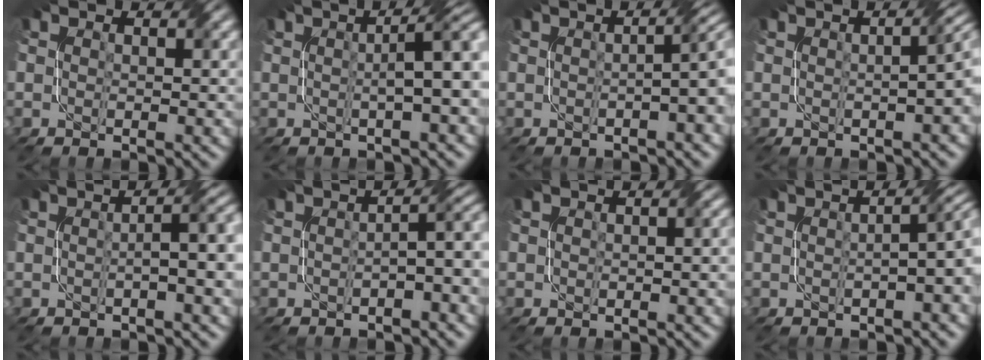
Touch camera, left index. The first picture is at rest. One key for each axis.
{"total": 6.1, "fx": 0.7, "fy": 1.5, "fz": 5.8, "tx": -0.053, "ty": 0.024, "tz": 0.005}
{"total": 4.7, "fx": -0.3, "fy": 1.6, "fz": 4.4, "tx": -0.033, "ty": 0.017, "tz": -0.007}
{"total": 6.2, "fx": 0.4, "fy": 2.9, "fz": 5.4, "tx": -0.019, "ty": 0.023, "tz": -0.006}
{"total": 4.8, "fx": -0.1, "fy": 1.2, "fz": 4.6, "tx": -0.052, "ty": 0.017, "tz": -0.002}
{"total": 4.2, "fx": -0.9, "fy": 1.0, "fz": 4.0, "tx": -0.052, "ty": 0.015, "tz": -0.016}
{"total": 1.7, "fx": 0.2, "fy": 0.8, "fz": 1.5, "tx": -0.015, "ty": 0.003, "tz": 0.005}
{"total": 5.4, "fx": -0.3, "fy": 1.9, "fz": 5.1, "tx": -0.039, "ty": 0.015, "tz": -0.005}